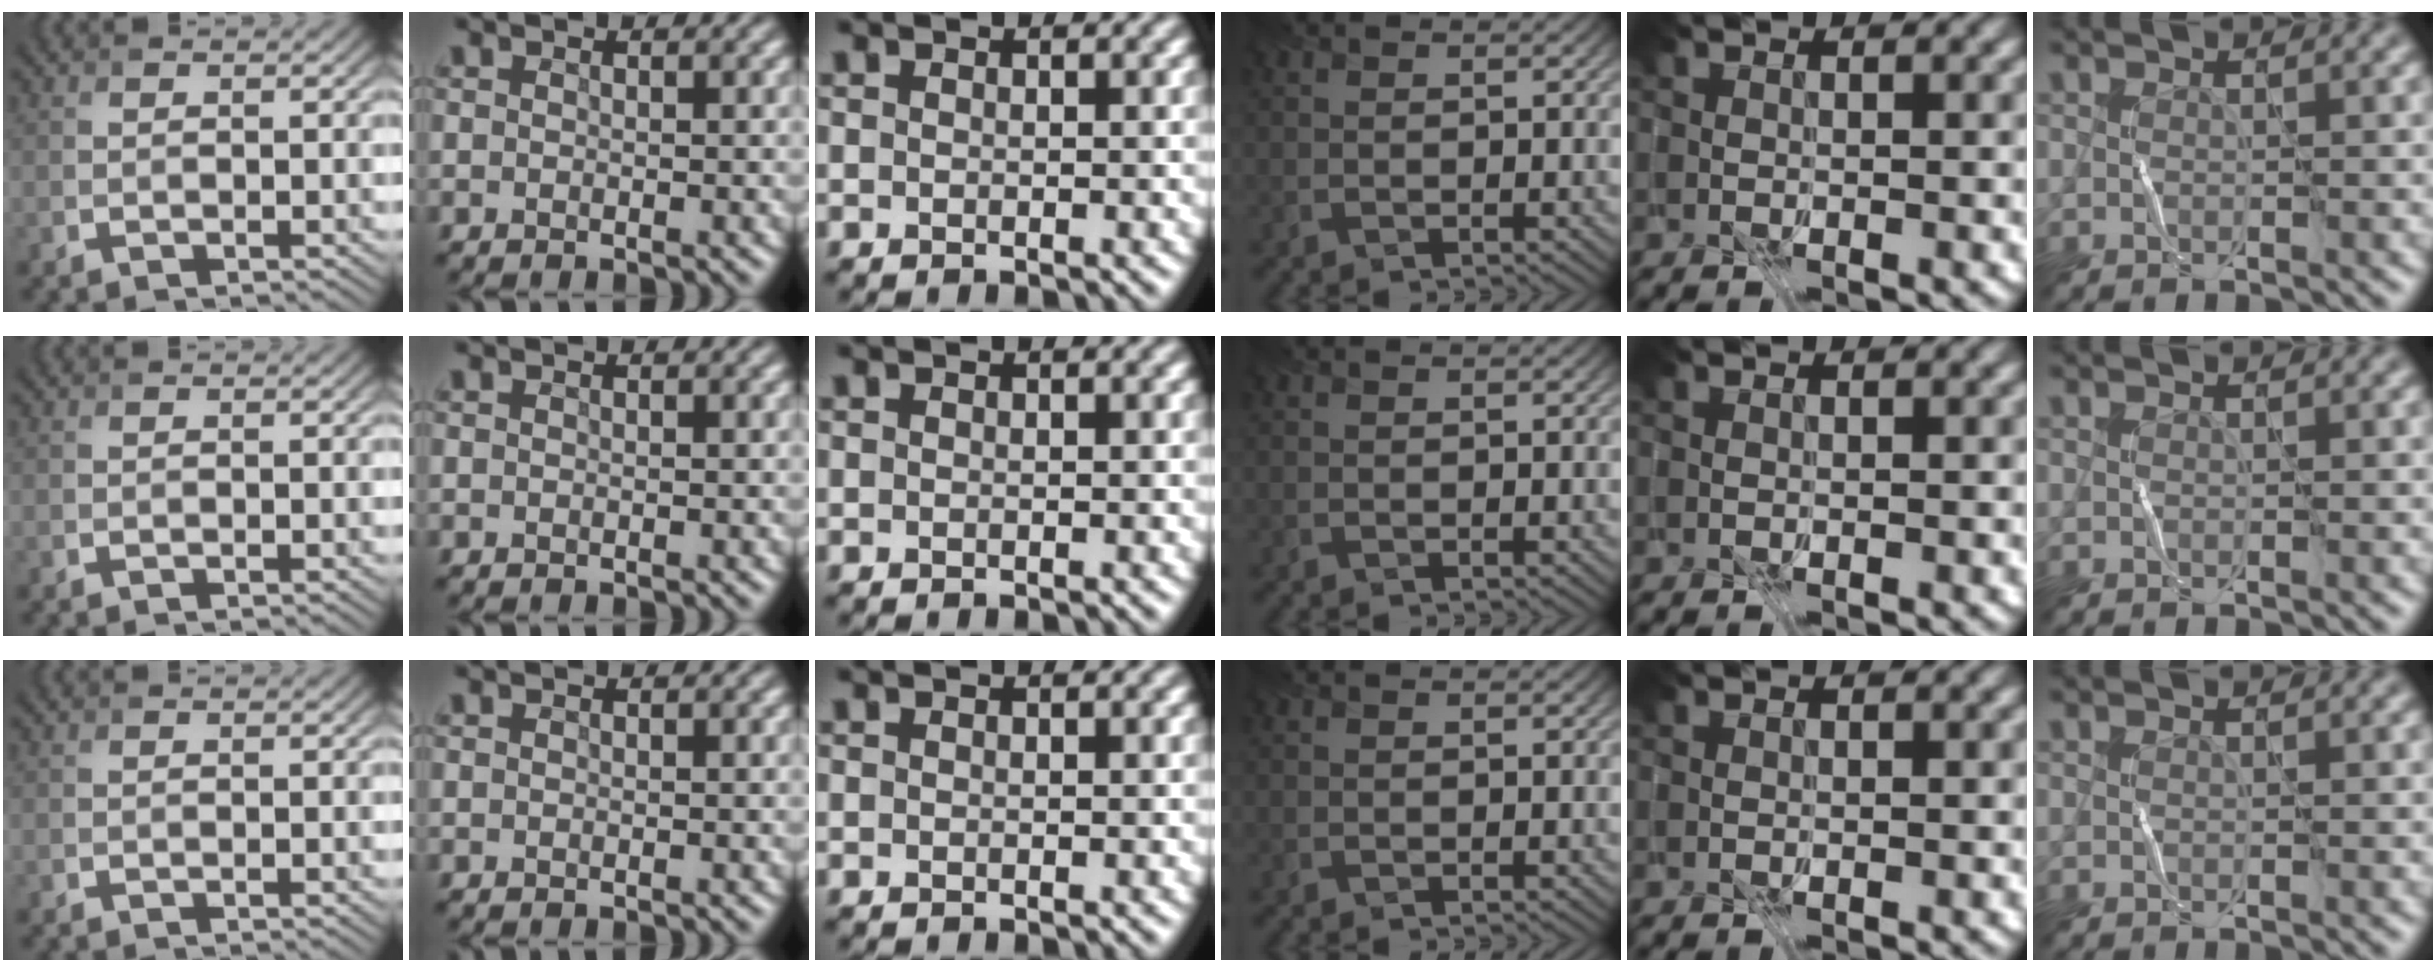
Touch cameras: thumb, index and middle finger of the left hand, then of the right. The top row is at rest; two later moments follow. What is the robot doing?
{"motion": "fold", "object": "file"}